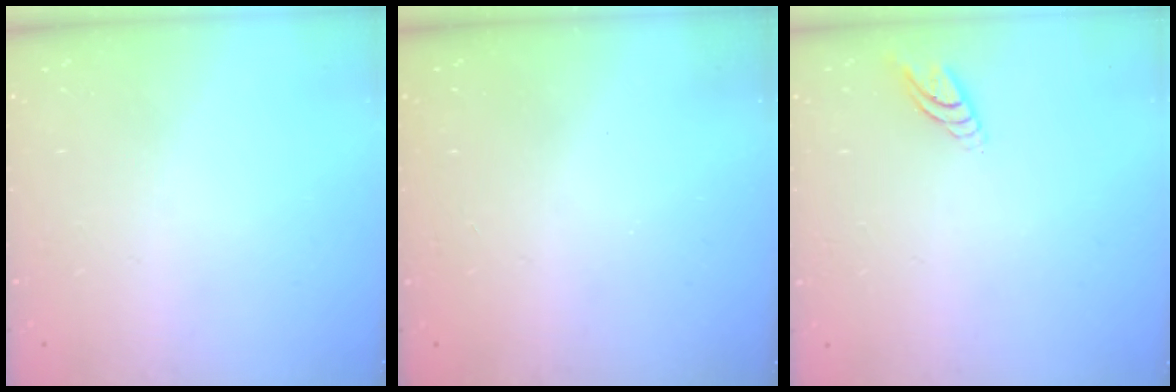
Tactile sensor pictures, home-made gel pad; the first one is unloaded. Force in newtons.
{"total": 0.0}
{"total": 5.6, "press": 5.6, "slide": 0.6}